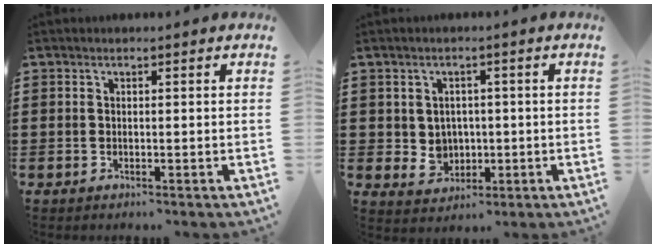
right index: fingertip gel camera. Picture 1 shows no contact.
{"total": 3.6, "force": [0.9, 3.4, 0.9], "torque": [-0.034, 0.005, 0.014]}